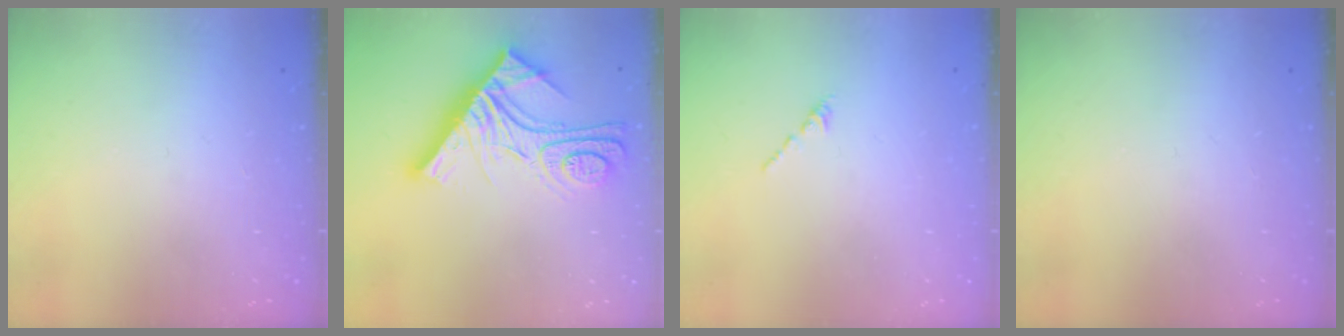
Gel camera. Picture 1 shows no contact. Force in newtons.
{"total": 17.1, "press": 17.0, "slide": 1.5}
{"total": 0.6, "press": 0.5, "slide": 0.3}
{"total": 0.0}